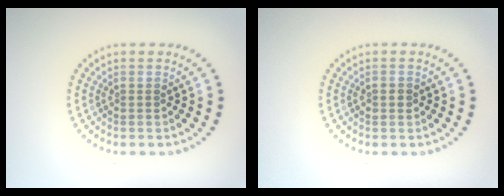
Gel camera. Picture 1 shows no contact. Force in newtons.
{"total": 1.4, "press": 1.4, "slide": 0.2}